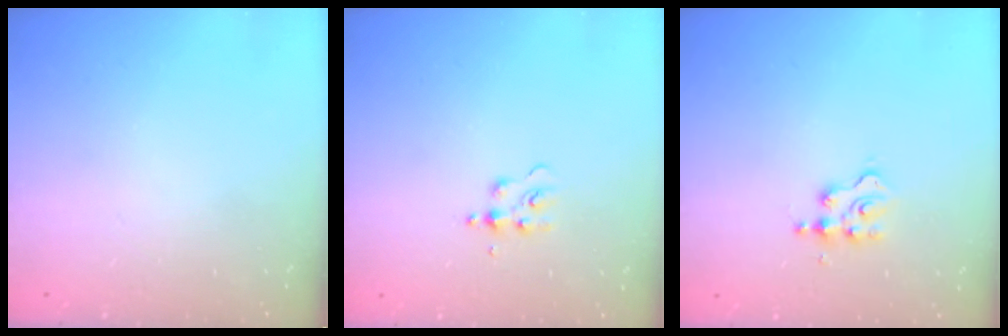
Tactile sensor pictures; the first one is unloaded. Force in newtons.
{"total": 4.2, "press": 4.2, "slide": 0.5}
{"total": 2.9, "press": 2.8, "slide": 0.3}